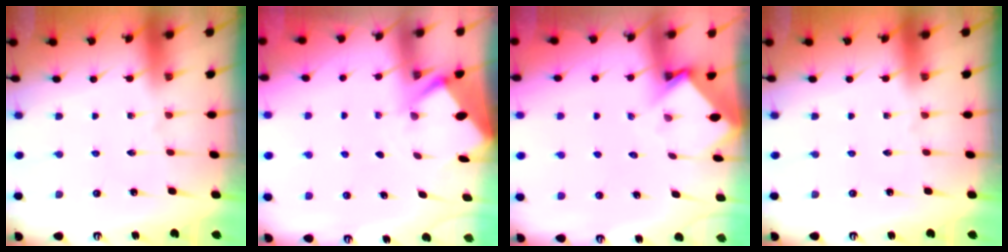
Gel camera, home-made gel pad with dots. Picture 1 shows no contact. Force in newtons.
{"total": 2.6, "press": 2.6, "slide": 0.3}
{"total": 3.6, "press": 3.5, "slide": 0.3}
{"total": 0.0}